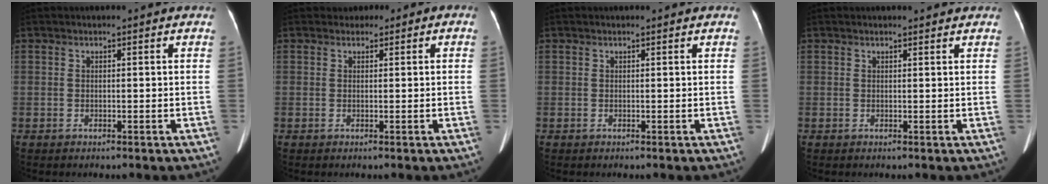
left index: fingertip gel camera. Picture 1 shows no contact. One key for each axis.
{"total": 1.2, "fx": 0.4, "fy": 1.1, "fz": 0.1, "tx": 0.003, "ty": 0.007, "tz": 0.000}
{"total": 0.0}
{"total": 2.1, "fx": 2.0, "fy": 0.4, "fz": 0.7, "tx": -0.014, "ty": 0.007, "tz": 0.020}